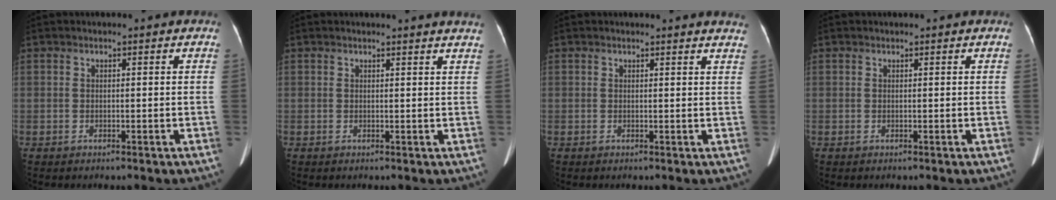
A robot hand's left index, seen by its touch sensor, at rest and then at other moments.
{"total": 3.4, "force": [3.2, -0.4, 0.9], "torque": [-0.016, -0.008, 0.021]}
{"total": 4.2, "force": [4.2, 0.2, 0.6], "torque": [-0.009, -0.015, 0.020]}
{"total": 0.0}